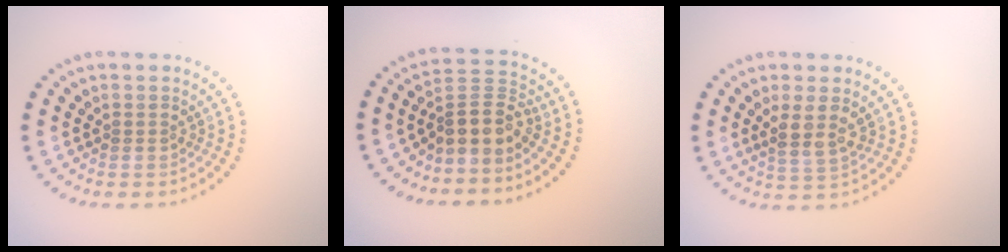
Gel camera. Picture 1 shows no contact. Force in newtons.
{"total": 3.6, "press": 2.6, "slide": 2.5}
{"total": 2.5, "press": 2.1, "slide": 1.3}